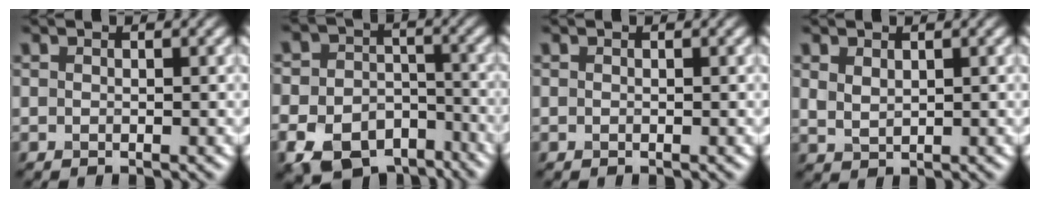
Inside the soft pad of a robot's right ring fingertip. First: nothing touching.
{"total": 9.3, "force": [-5.2, 6.3, 4.4], "torque": [-0.077, -0.017, -0.090]}
{"total": 0.0}
{"total": 1.6, "force": [0.9, 0.9, 0.9], "torque": [-0.023, -0.003, 0.024]}